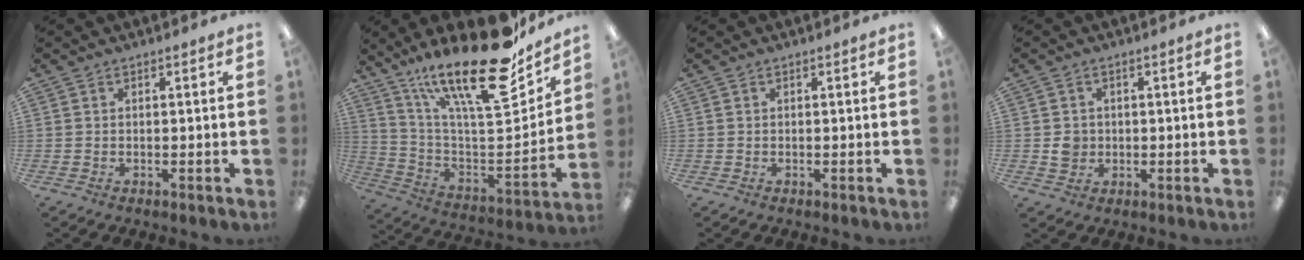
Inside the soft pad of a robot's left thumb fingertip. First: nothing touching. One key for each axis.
{"total": 26.5, "fx": 18.5, "fy": 7.4, "fz": 17.5, "tx": -0.276, "ty": -0.125, "tz": 0.309}
{"total": 0.0}
{"total": 3.1, "fx": 0.2, "fy": 2.9, "fz": 1.0, "tx": -0.005, "ty": -0.001, "tz": 0.000}